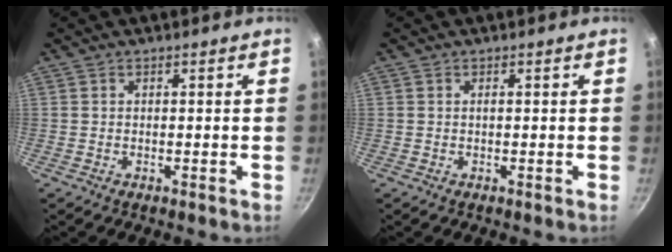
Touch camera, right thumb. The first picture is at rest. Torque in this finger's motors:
{"motor_torque": [0.38, 0.61, 0.38, 0.07, 0.02]}